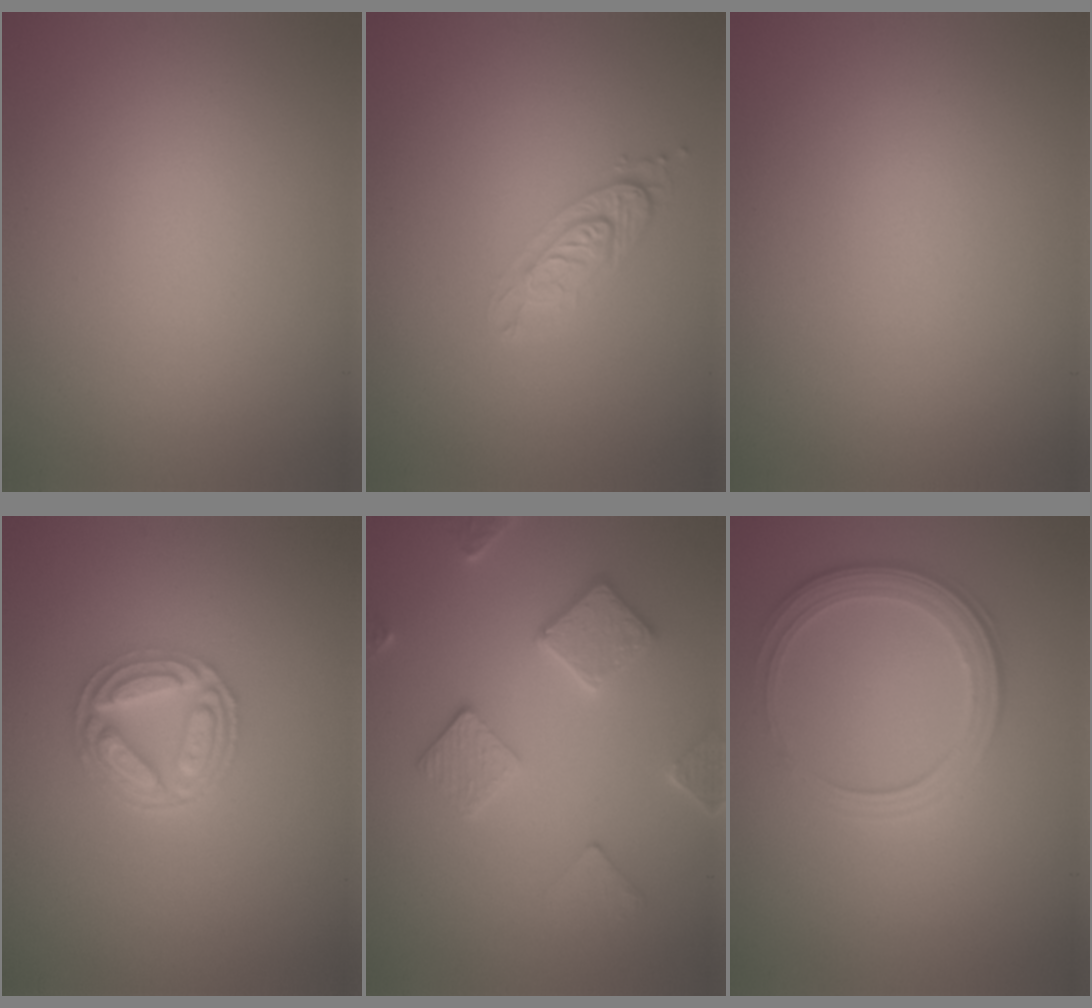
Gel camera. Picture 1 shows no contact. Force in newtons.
{"total": 2.1, "press": 1.9, "slide": 0.9}
{"total": 0.0}
{"total": 4.1, "press": 3.5, "slide": 2.1}
{"total": 3.7, "press": 3.6, "slide": 0.8}
{"total": 3.7, "press": 2.8, "slide": 2.3}